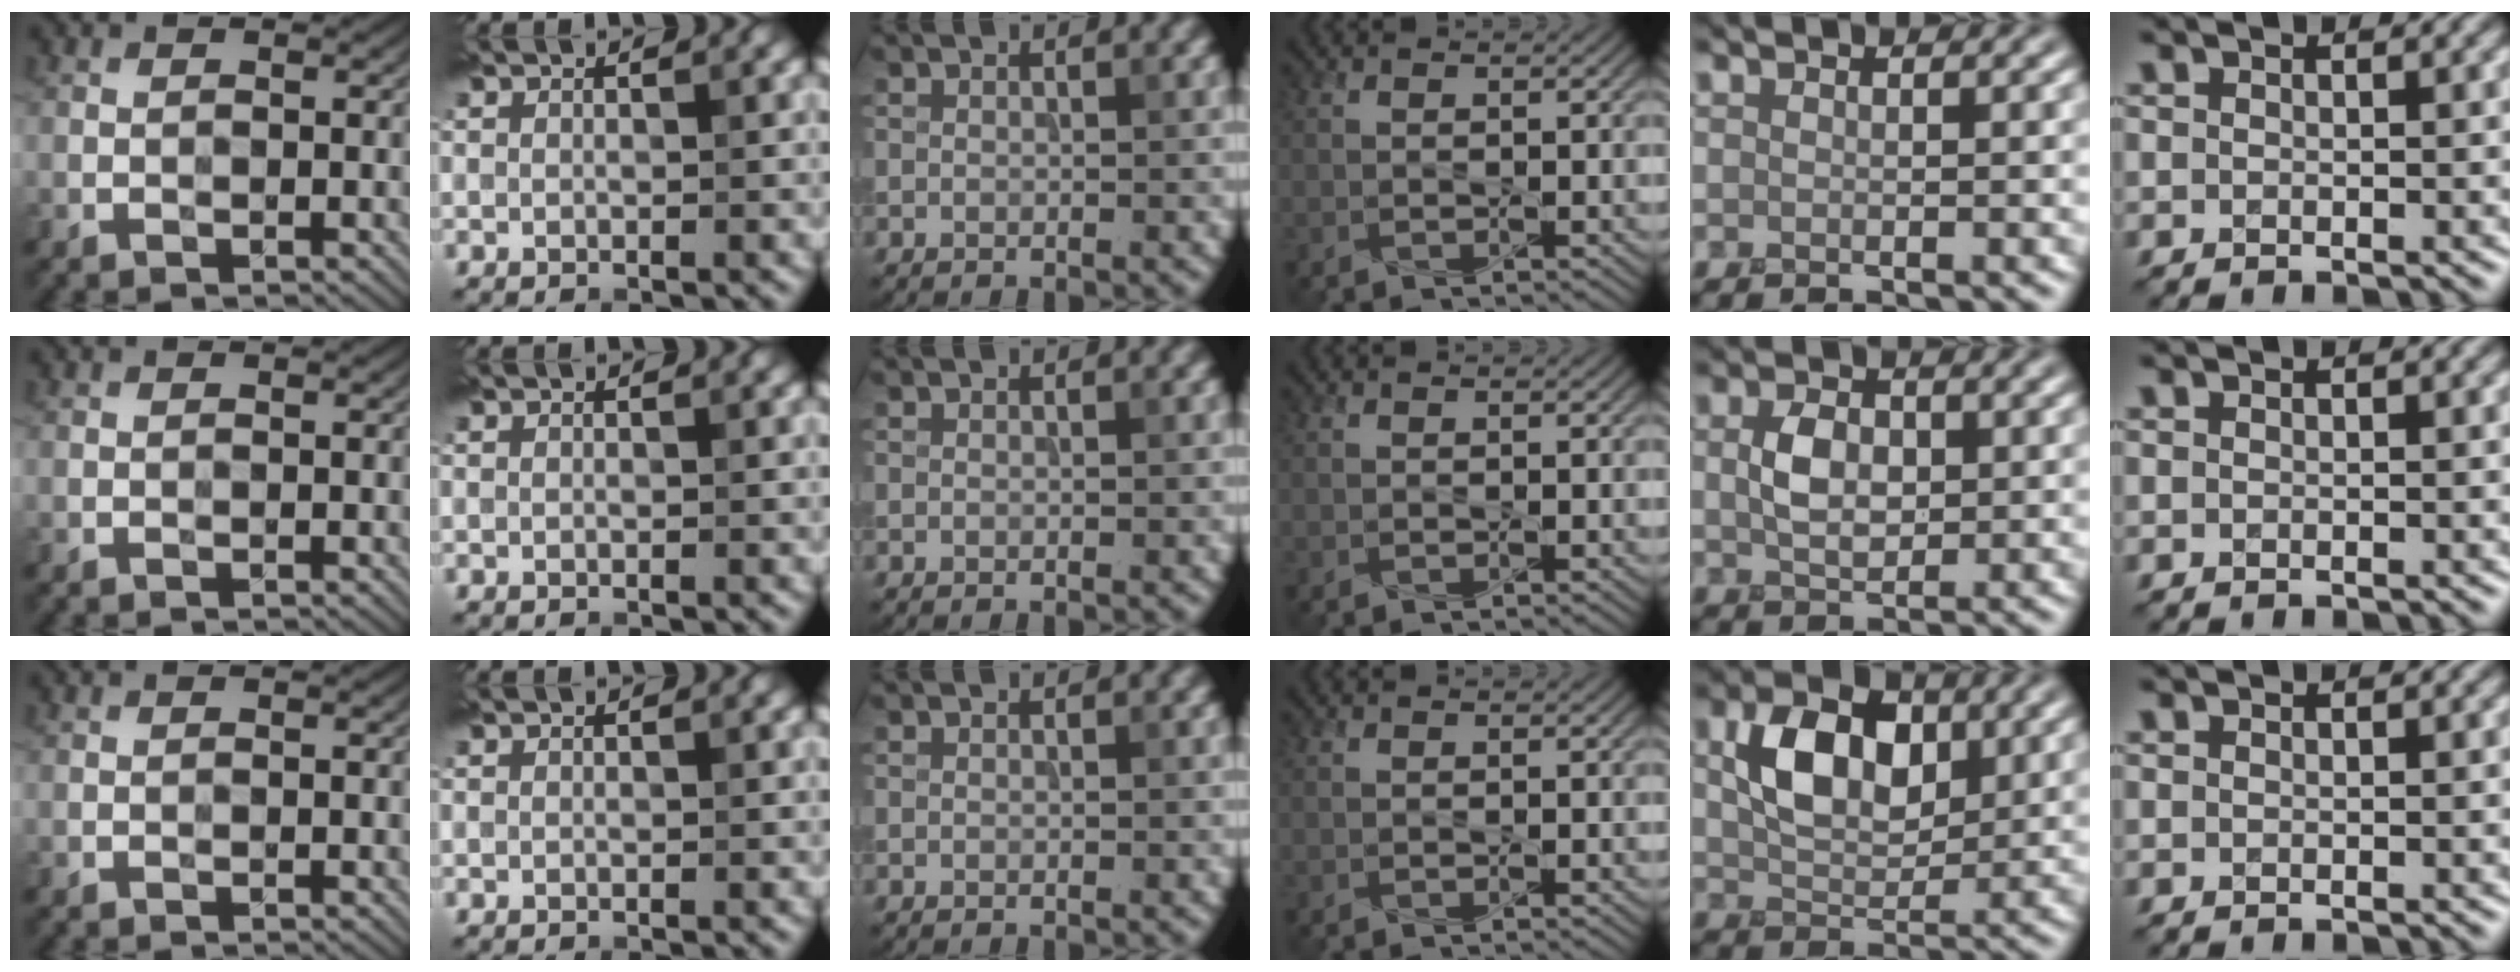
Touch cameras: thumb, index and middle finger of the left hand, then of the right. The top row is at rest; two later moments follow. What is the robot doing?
{"motion": "press", "object": "joystick"}